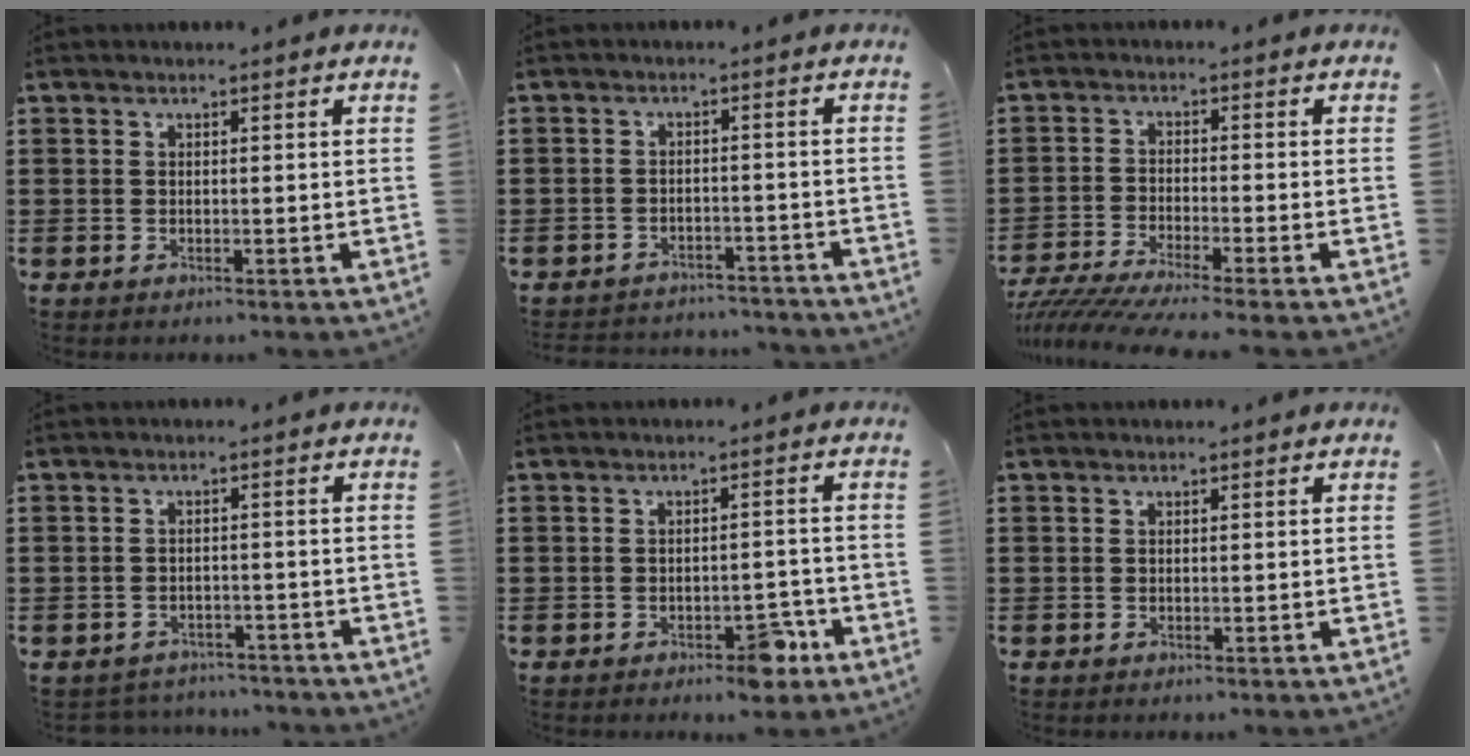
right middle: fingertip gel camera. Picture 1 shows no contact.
{"total": 2.9, "force": [-2.9, 0.5, -0.4], "torque": [-0.002, 0.001, -0.064]}
{"total": 4.5, "force": [-4.1, -0.4, 1.7], "torque": [-0.052, -0.022, -0.086]}
{"total": 2.3, "force": [-2.2, 0.4, -0.2], "torque": [-0.005, -0.001, -0.050]}
{"total": 4.2, "force": [-3.0, 1.5, 2.6], "torque": [-0.037, 0.010, -0.054]}
{"total": 0.0}